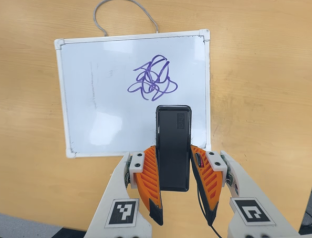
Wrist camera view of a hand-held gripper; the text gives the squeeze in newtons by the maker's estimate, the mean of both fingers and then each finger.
{"total": 3.7, "left": 2.3, "right": 5.1}